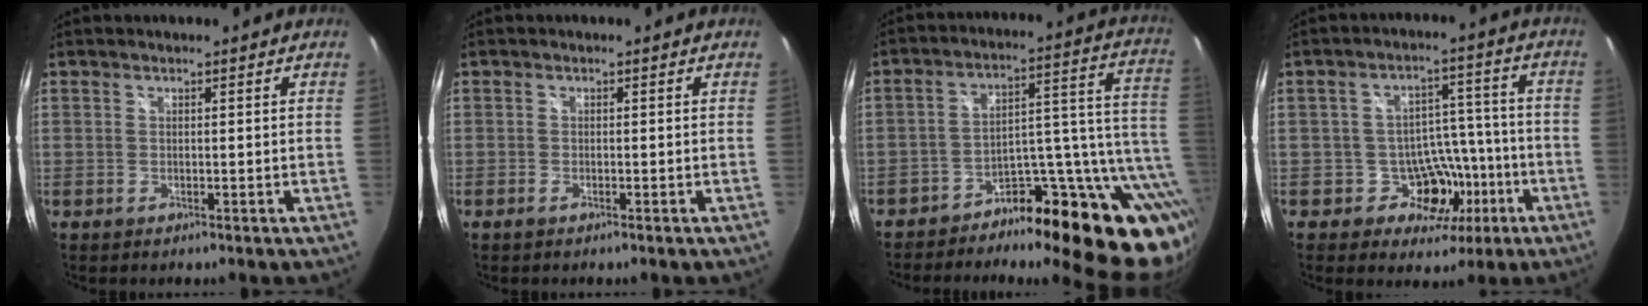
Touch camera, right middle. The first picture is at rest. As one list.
[{"total": 0.8, "force": [-0.6, 0.0, 0.5], "torque": [-0.010, -0.001, -0.014]}, {"total": 18.5, "force": [-10.1, 7.3, 13.7], "torque": [-0.137, 0.019, -0.150]}, {"total": 8.8, "force": [-3.8, 7.3, 2.9], "torque": [-0.047, 0.036, -0.041]}]